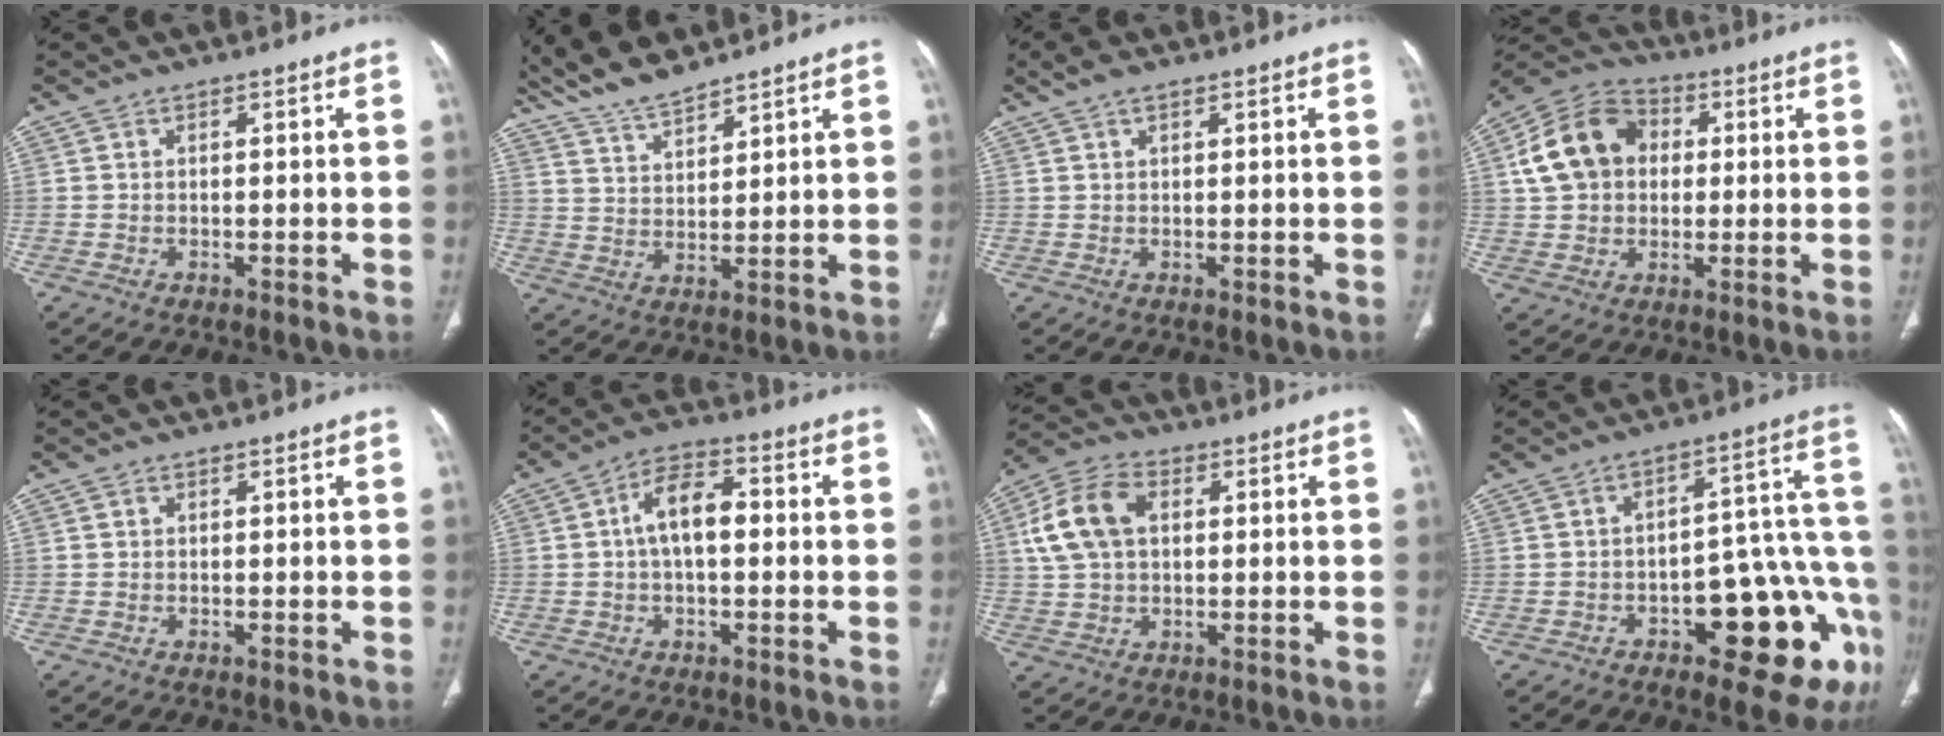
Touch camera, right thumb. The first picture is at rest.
{"total": 9.0, "force": [8.0, 1.8, 3.6], "torque": [-0.062, -0.033, 0.161]}
{"total": 3.0, "force": [1.9, 1.2, 1.8], "torque": [-0.037, 0.006, 0.036]}
{"total": 14.1, "force": [2.2, 11.2, 8.2], "torque": [-0.134, 0.020, 0.031]}
{"total": 0.7, "force": [0.3, 0.6, 0.3], "torque": [-0.002, 0.001, 0.005]}
{"total": 8.3, "force": [0.4, 4.4, 6.9], "torque": [-0.116, 0.025, -0.002]}
{"total": 11.7, "force": [2.7, 7.8, 8.3], "torque": [-0.160, 0.019, 0.046]}
{"total": 18.4, "force": [-8.1, 7.6, 14.6], "torque": [-0.105, 0.073, -0.095]}